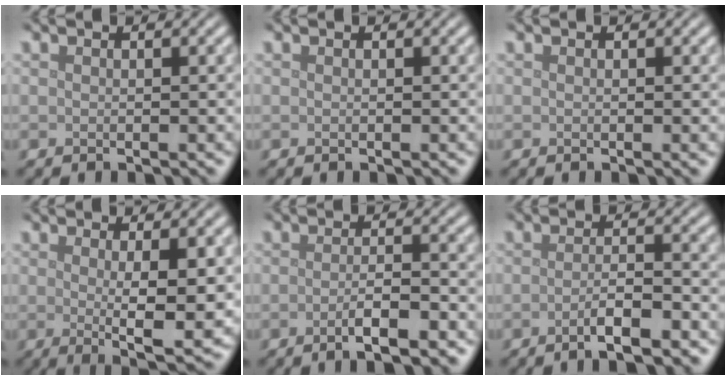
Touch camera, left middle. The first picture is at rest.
{"total": 0.0}
{"total": 0.6, "force": [0.0, 0.1, 0.5], "torque": [-0.003, 0.000, -0.001]}
{"total": 6.2, "force": [-0.1, 1.2, 6.1], "torque": [-0.094, -0.014, 0.005]}
{"total": 3.5, "force": [-1.7, 0.8, 2.9], "torque": [-0.046, 0.003, -0.033]}
{"total": 3.4, "force": [-1.9, 0.7, 2.7], "torque": [-0.042, 0.005, -0.040]}